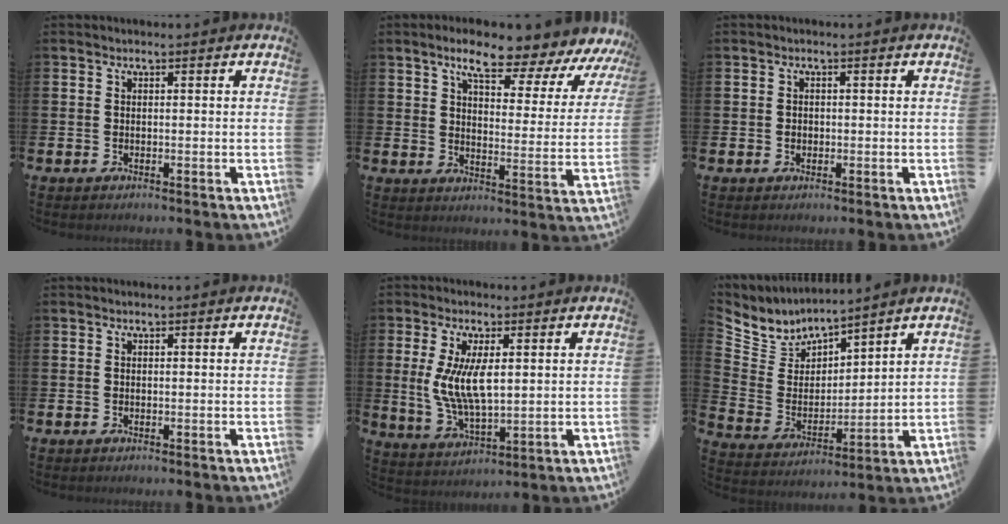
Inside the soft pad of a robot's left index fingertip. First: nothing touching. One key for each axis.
{"total": 9.1, "fx": 7.9, "fy": 2.0, "fz": 4.1, "tx": -0.085, "ty": -0.055, "tz": 0.128}
{"total": 0.9, "fx": 0.1, "fy": 0.8, "fz": 0.3, "tx": 0.004, "ty": 0.001, "tz": -0.003}
{"total": 0.0}
{"total": 7.1, "fx": 1.7, "fy": 3.0, "fz": 6.2, "tx": -0.129, "ty": 0.002, "tz": 0.028}
{"total": 4.7, "fx": 4.4, "fy": 1.5, "fz": -0.8, "tx": -0.026, "ty": -0.049, "tz": 0.074}